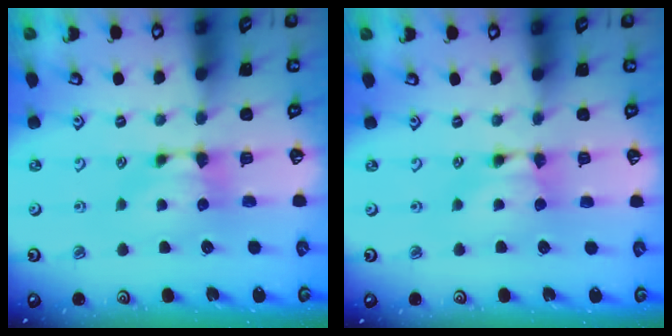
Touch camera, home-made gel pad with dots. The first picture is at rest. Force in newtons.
{"total": 1.6, "press": 1.6, "slide": 0.2}